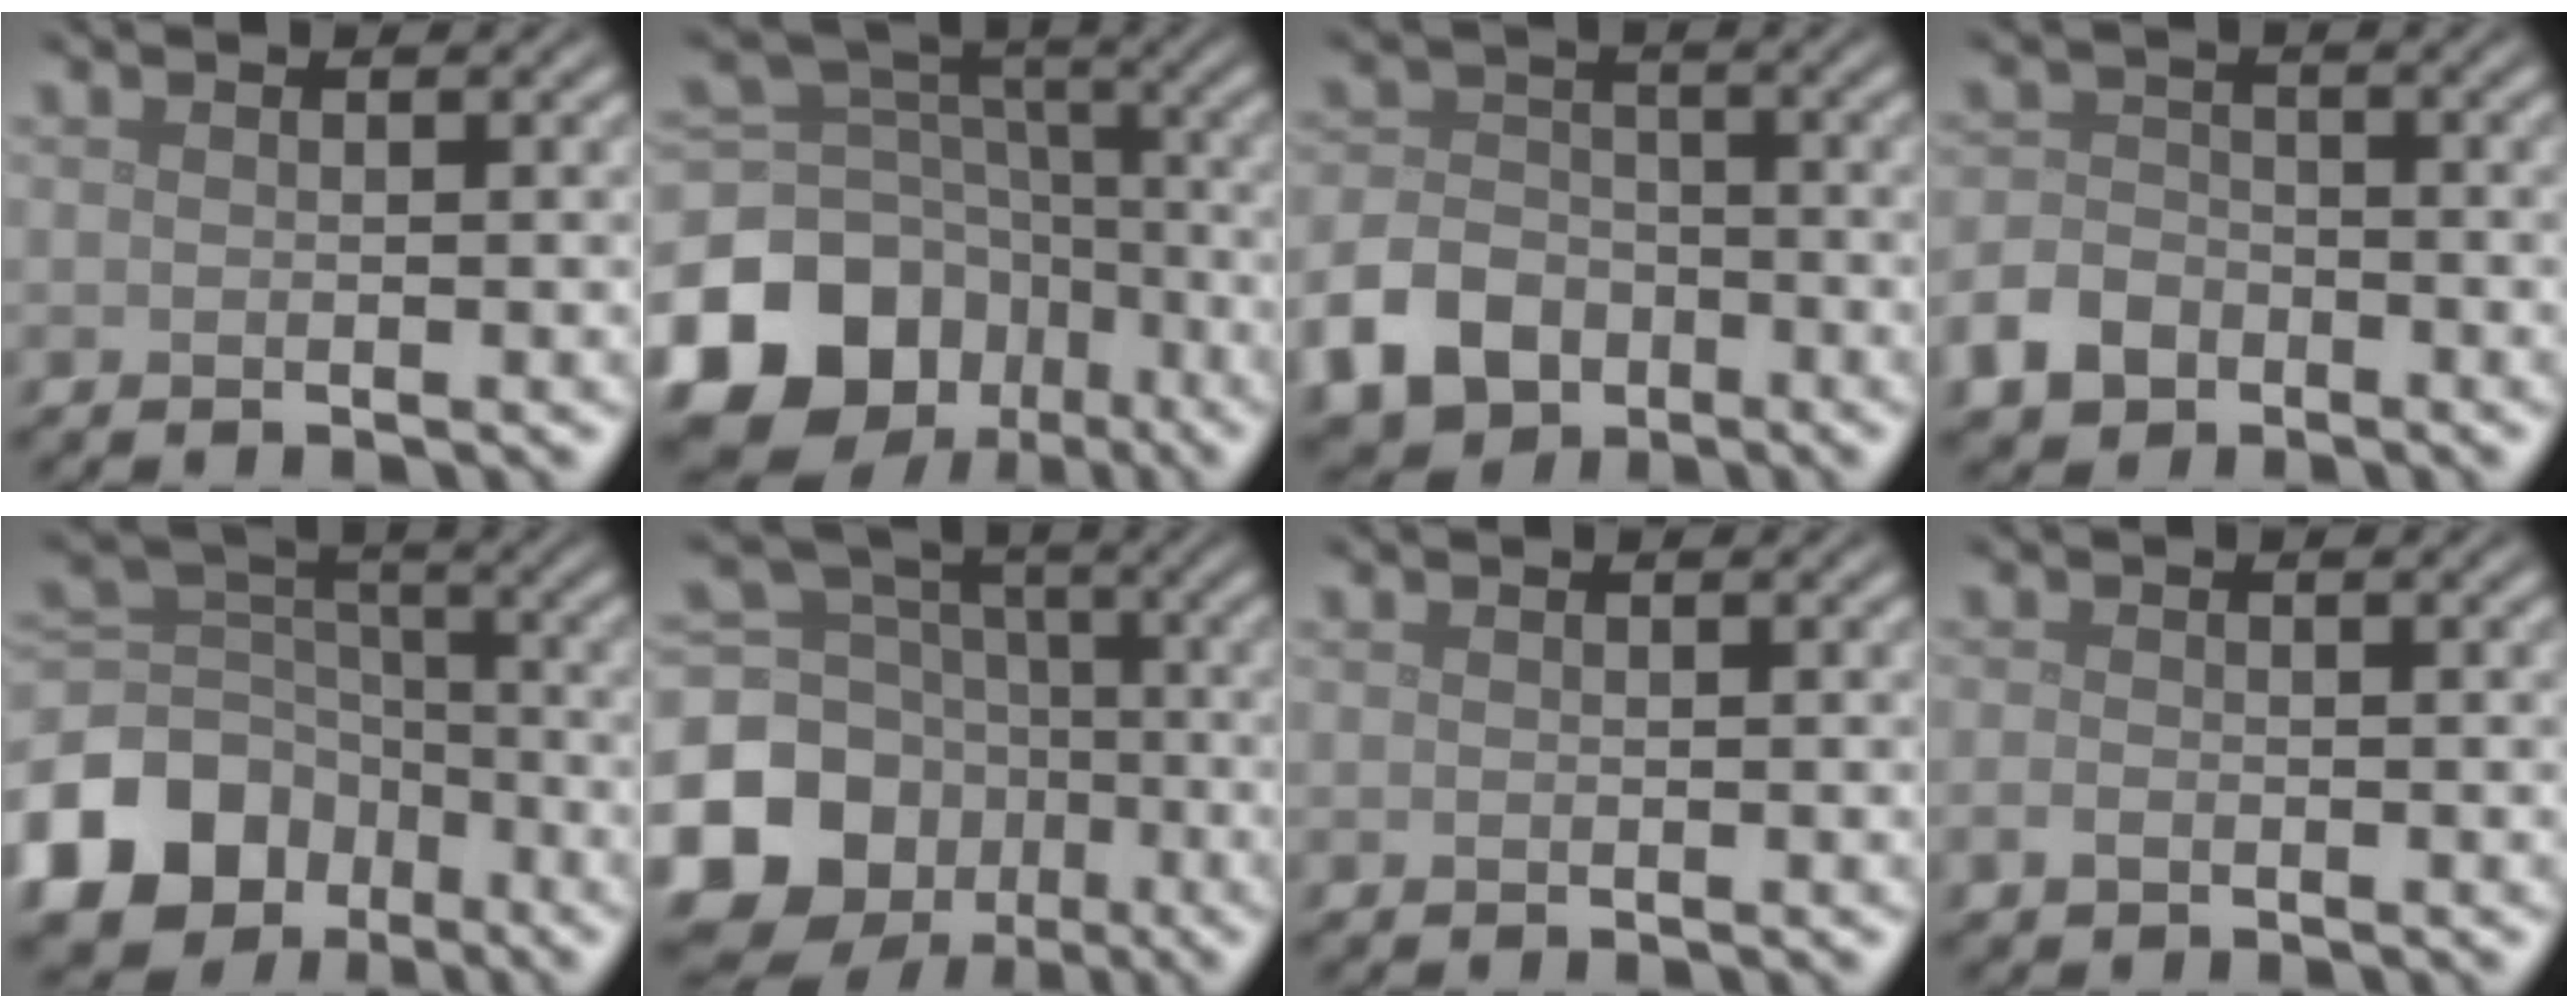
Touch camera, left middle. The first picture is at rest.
{"total": 14.9, "force": [-8.2, 11.3, 5.2], "torque": [-0.147, -0.004, -0.129]}
{"total": 7.3, "force": [-3.9, 5.3, 3.0], "torque": [-0.055, -0.005, -0.084]}
{"total": 4.0, "force": [-2.4, 2.8, 1.5], "torque": [-0.036, 0.003, -0.051]}
{"total": 13.2, "force": [-7.5, 9.8, 4.7], "torque": [-0.143, -0.013, -0.136]}
{"total": 13.8, "force": [-5.6, 11.8, 4.6], "torque": [-0.131, -0.024, -0.114]}
{"total": 0.0}
{"total": 0.9, "force": [-0.5, 0.6, 0.5], "torque": [-0.013, -0.001, -0.011]}